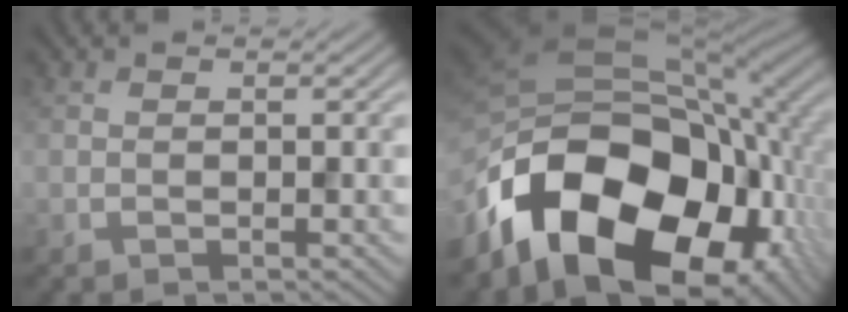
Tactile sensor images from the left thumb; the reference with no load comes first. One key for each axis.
{"total": 20.2, "fx": -8.9, "fy": 12.4, "fz": 13.2, "tx": -0.267, "ty": -0.035, "tz": -0.129}